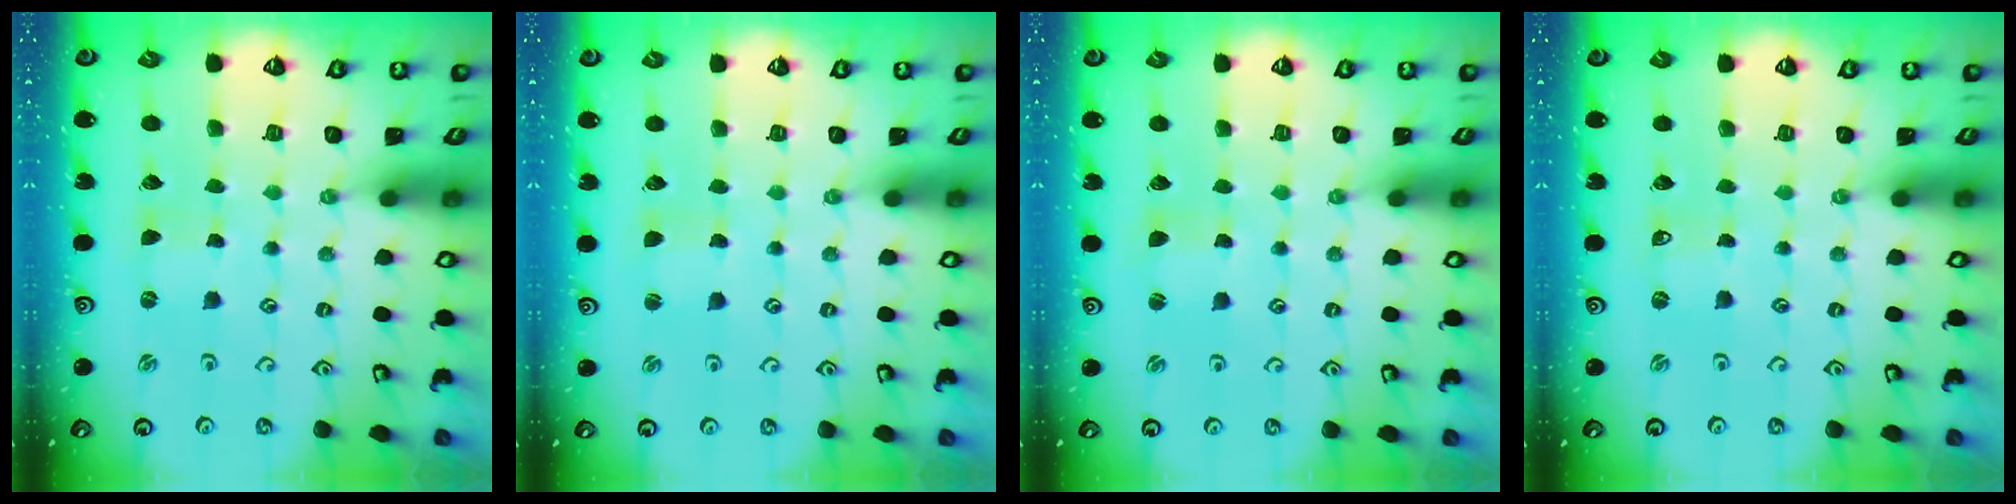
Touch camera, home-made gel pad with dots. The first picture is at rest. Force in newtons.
{"total": 0.9, "press": 0.9, "slide": 0.1}
{"total": 1.2, "press": 1.1, "slide": 0.2}
{"total": 0.0}